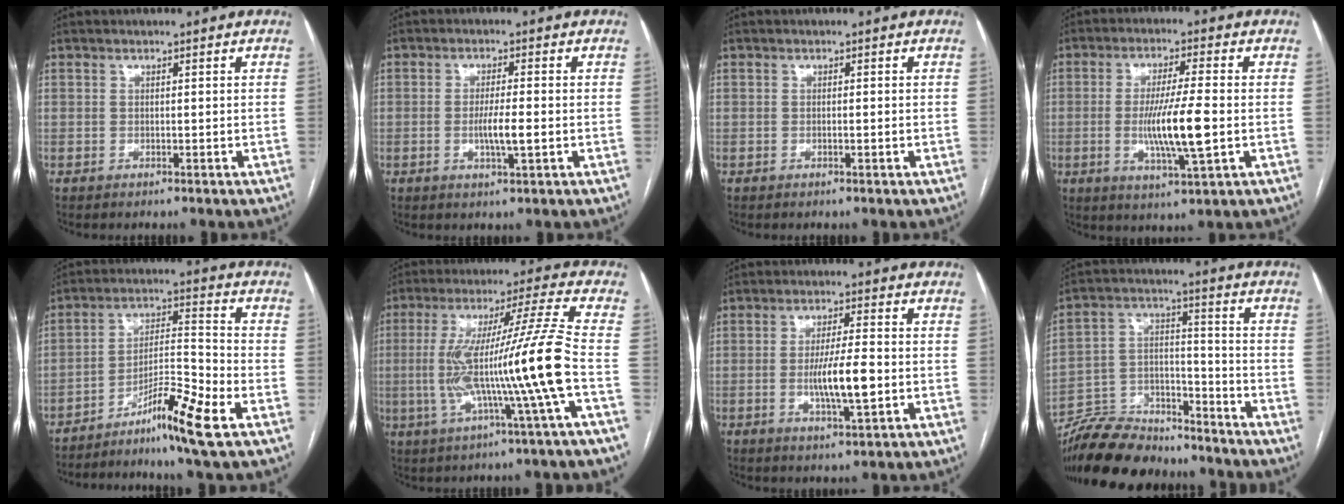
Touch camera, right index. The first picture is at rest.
{"total": 4.4, "force": [-0.9, 0.2, 4.3], "torque": [-0.081, -0.006, -0.015]}
{"total": 0.8, "force": [-0.2, 0.0, 0.7], "torque": [-0.014, 0.000, -0.002]}
{"total": 10.0, "force": [-1.4, 0.3, 9.9], "torque": [-0.184, -0.014, -0.027]}
{"total": 11.0, "force": [-6.8, -0.6, 8.7], "torque": [-0.156, -0.012, -0.120]}
{"total": 16.6, "force": [-3.0, -2.2, 16.2], "torque": [-0.296, 0.004, -0.059]}
{"total": 7.8, "force": [-1.4, 0.8, 7.6], "torque": [-0.140, -0.008, -0.024]}
{"total": 16.0, "force": [-14.6, 4.8, 4.6], "torque": [-0.082, 0.016, -0.247]}